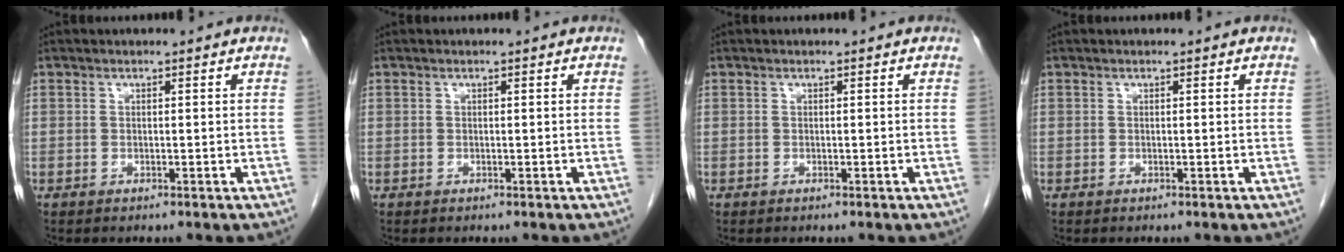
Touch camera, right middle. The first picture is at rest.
{"total": 0.0}
{"total": 0.0}
{"total": 0.0}